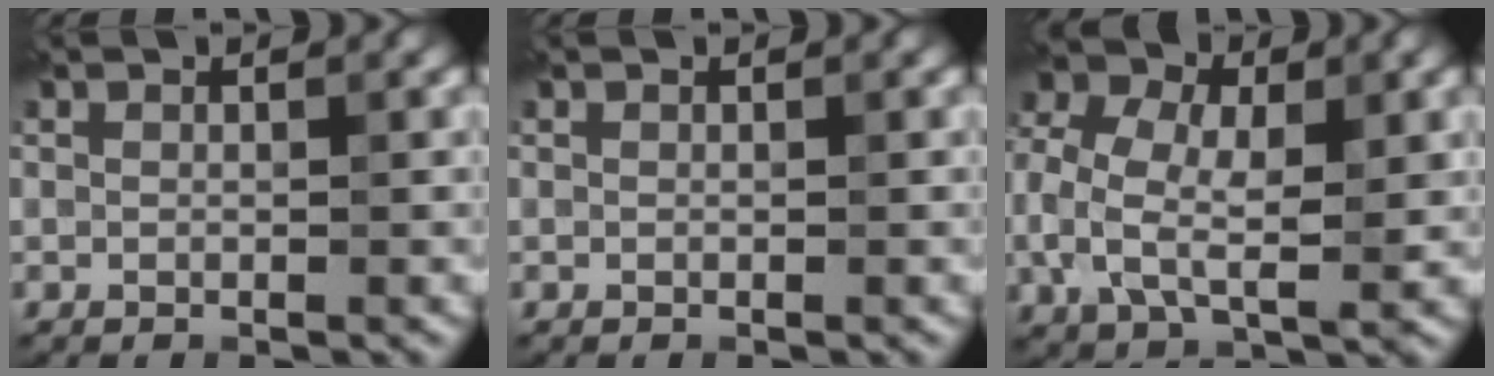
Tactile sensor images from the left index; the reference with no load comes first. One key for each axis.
{"total": 0.0}
{"total": 8.1, "fx": 0.5, "fy": 5.5, "fz": 5.9, "tx": -0.147, "ty": 0.007, "tz": 0.003}